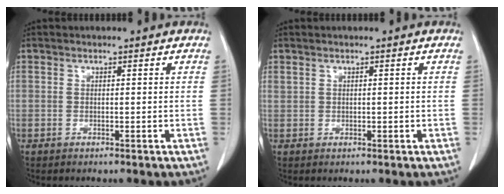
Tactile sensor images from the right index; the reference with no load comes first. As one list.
[{"total": 0.6, "force": [0.4, 0.3, 0.3], "torque": [-0.005, 0.007, 0.012]}]